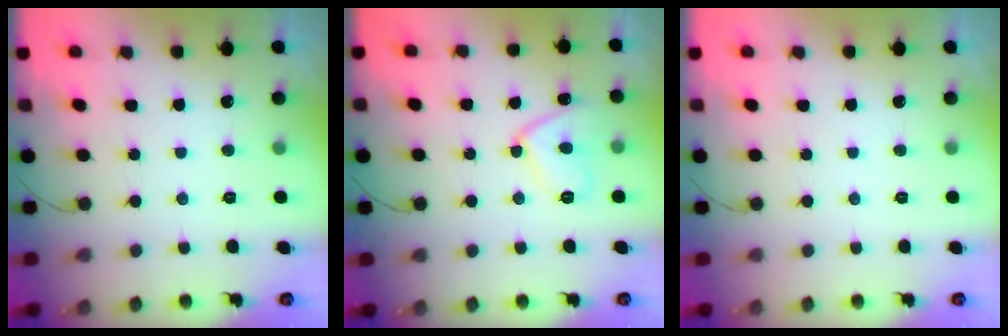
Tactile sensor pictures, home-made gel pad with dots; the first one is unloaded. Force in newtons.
{"total": 9.8, "press": 9.8, "slide": 0.8}
{"total": 0.0}